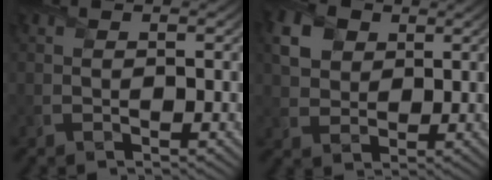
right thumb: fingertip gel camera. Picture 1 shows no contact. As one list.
[{"total": 5.4, "force": [2.1, 4.0, 2.9], "torque": [-0.080, 0.007, 0.038]}]